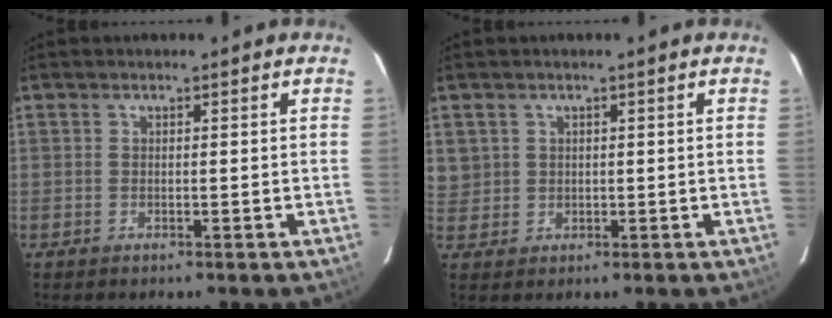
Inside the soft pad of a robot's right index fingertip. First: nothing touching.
{"total": 3.1, "force": [1.2, 2.8, 0.1], "torque": [0.007, 0.003, 0.026]}